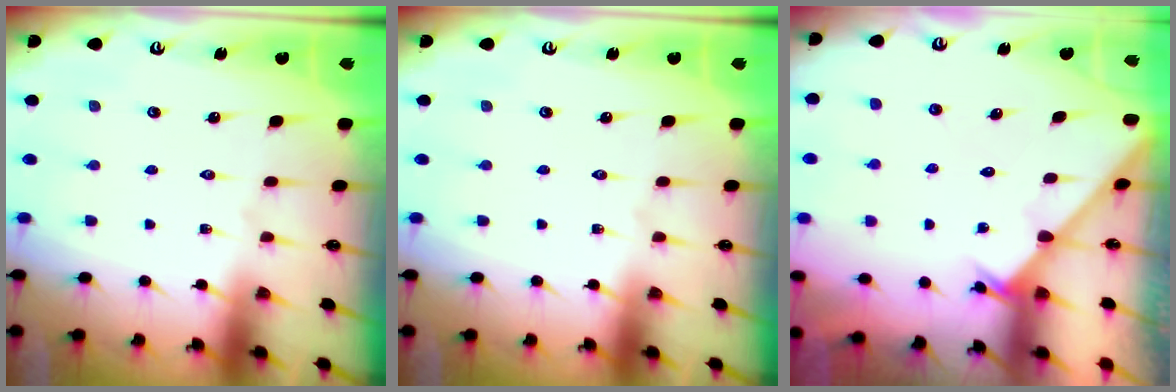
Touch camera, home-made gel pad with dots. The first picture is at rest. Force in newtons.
{"total": 0.0}
{"total": 2.3, "press": 2.3, "slide": 0.2}